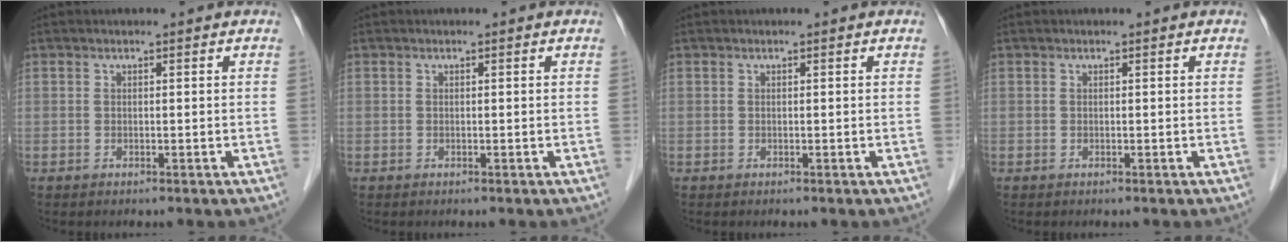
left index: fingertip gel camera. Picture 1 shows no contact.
{"total": 0.0}
{"total": 0.0}
{"total": 0.0}